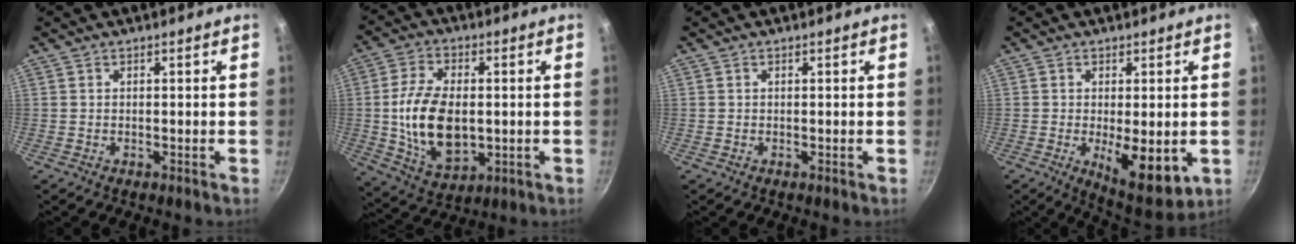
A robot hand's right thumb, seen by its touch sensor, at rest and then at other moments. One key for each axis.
{"total": 15.8, "fx": -0.5, "fy": 9.3, "fz": 12.8, "tx": -0.232, "ty": -0.002, "tz": -0.001}
{"total": 0.0}
{"total": 10.7, "fx": -2.3, "fy": 4.1, "fz": 9.6, "tx": -0.132, "ty": -0.024, "tz": -0.022}